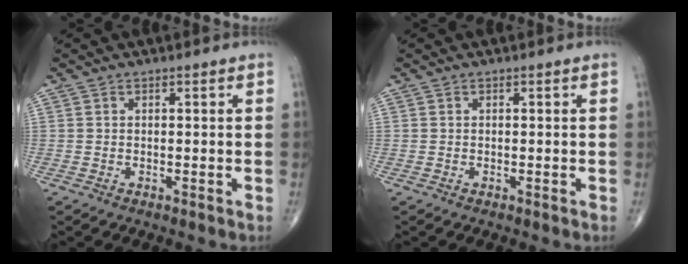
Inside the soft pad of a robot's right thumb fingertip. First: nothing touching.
{"total": 0.0}